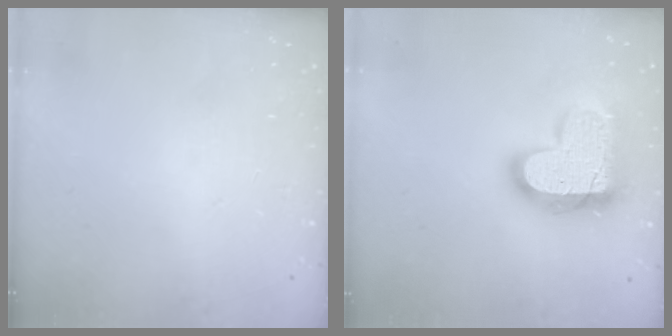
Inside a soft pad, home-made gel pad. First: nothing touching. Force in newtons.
{"total": 20.2, "press": 20.1, "slide": 1.3}